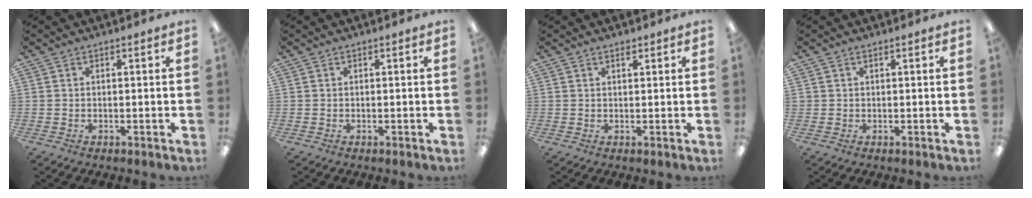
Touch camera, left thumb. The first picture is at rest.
{"total": 0.0}
{"total": 1.2, "force": [1.0, 0.4, 0.4], "torque": [-0.002, -0.004, 0.018]}
{"total": 0.6, "force": [0.3, 0.6, 0.1], "torque": [-0.002, 0.005, 0.004]}